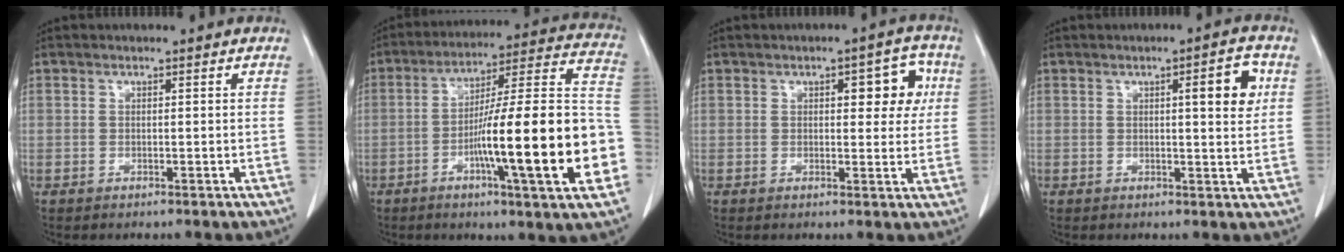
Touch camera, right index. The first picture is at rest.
{"total": 23.3, "force": [-6.3, 1.1, 22.4], "torque": [-0.275, 0.011, -0.097]}
{"total": 6.0, "force": [1.7, 2.5, 5.1], "torque": [-0.054, 0.018, 0.020]}
{"total": 5.4, "force": [1.5, 0.9, 5.1], "torque": [-0.069, 0.003, 0.019]}